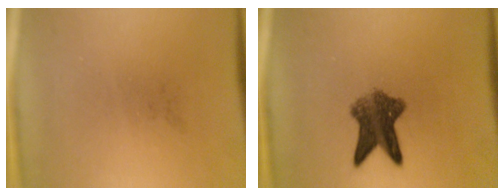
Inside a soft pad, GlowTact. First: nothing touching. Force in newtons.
{"total": 6.8}